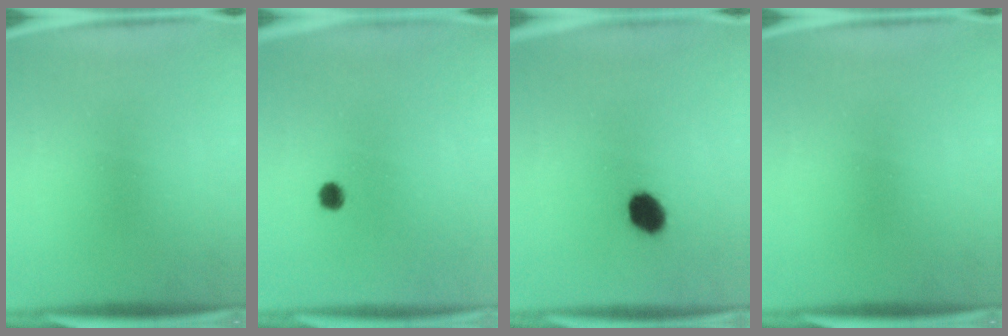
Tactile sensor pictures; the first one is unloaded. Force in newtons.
{"total": 1.4}
{"total": 5.6}
{"total": 0.0}